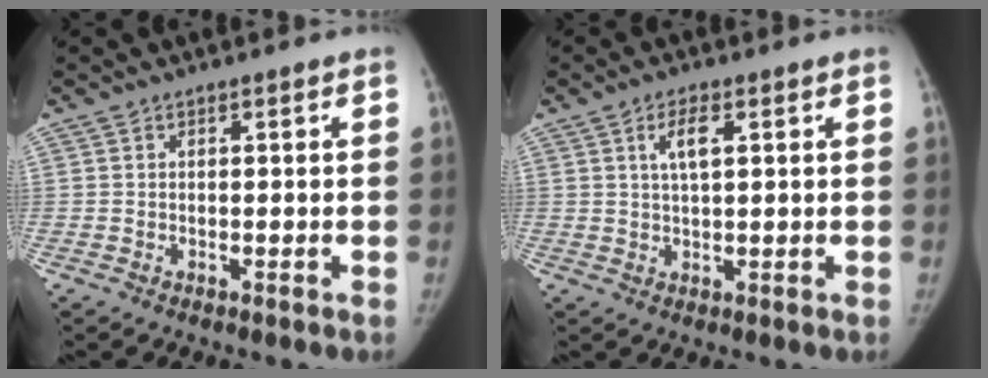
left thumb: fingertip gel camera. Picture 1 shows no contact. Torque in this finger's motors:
{"motor_torque": [1.47, 0.75, 0.46, -0.66, 0.16]}